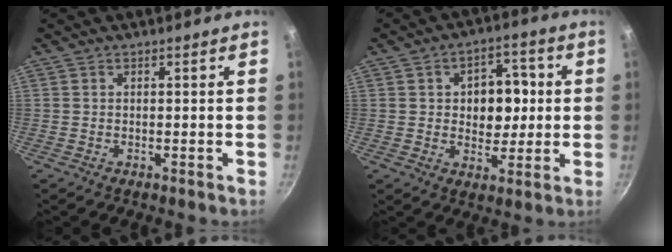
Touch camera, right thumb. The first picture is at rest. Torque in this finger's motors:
{"motor_torque": [-0.12, 0.49, 0.16, 0.15, 0.10]}